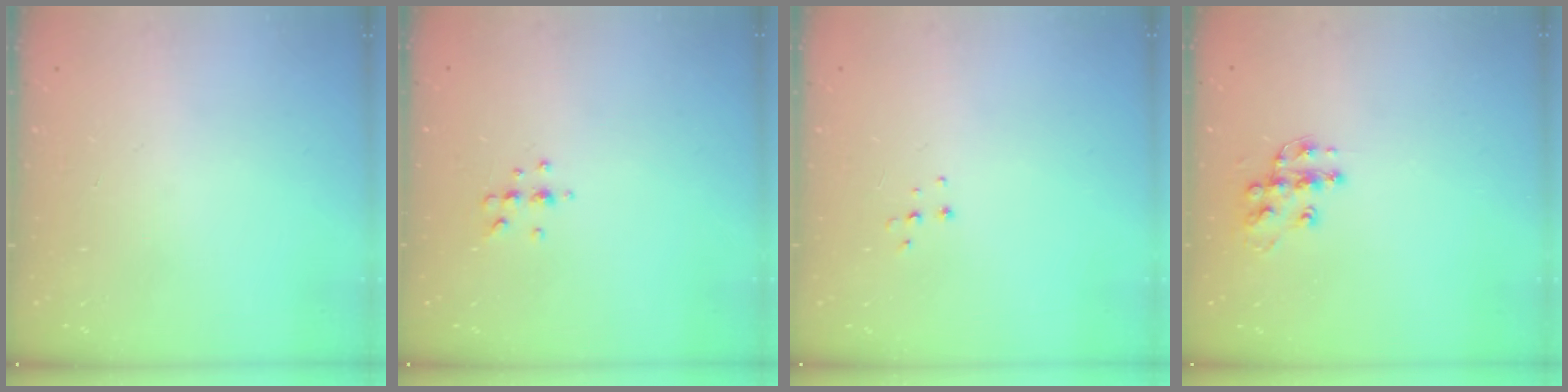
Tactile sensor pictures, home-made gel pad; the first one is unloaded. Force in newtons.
{"total": 4.7, "press": 4.6, "slide": 1.1}
{"total": 3.8, "press": 3.8, "slide": 0.3}
{"total": 10.7, "press": 10.7, "slide": 0.6}